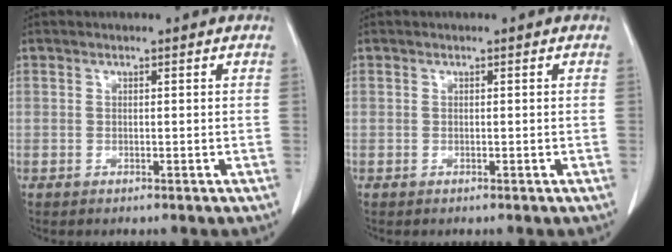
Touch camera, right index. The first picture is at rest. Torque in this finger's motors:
{"motor_torque": [0.00, 0.00, 0.00, 0.00]}